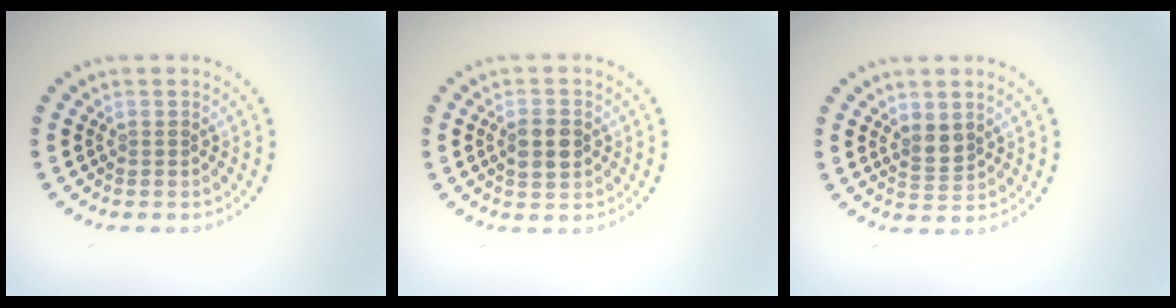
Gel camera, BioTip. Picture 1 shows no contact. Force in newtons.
{"total": 2.8, "press": 2.8, "slide": 0.1}
{"total": 2.0, "press": 1.7, "slide": 1.0}